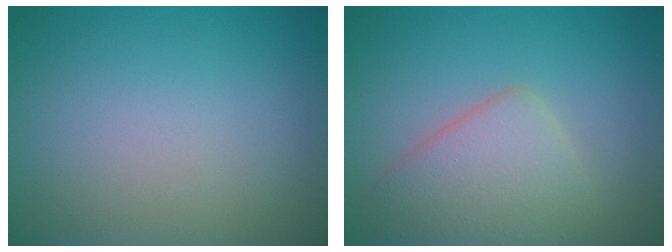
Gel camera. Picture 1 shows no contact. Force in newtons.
{"total": 4.5, "press": 4.5, "slide": 0.2}